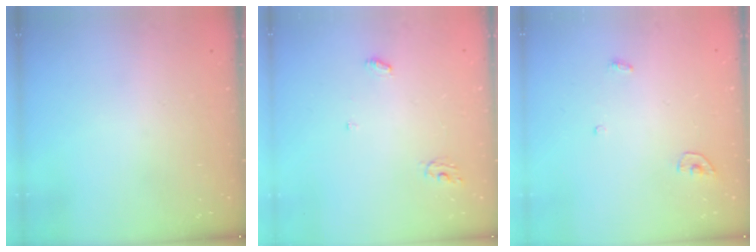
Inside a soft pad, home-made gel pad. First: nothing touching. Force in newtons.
{"total": 4.1, "press": 4.1, "slide": 0.2}
{"total": 3.4, "press": 3.4, "slide": 0.3}